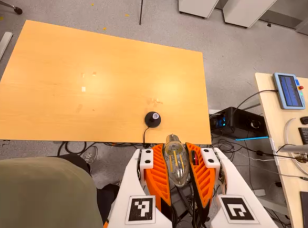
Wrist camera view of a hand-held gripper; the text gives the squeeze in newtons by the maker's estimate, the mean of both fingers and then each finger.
{"total": 22.5, "left": 25.3, "right": 19.8}